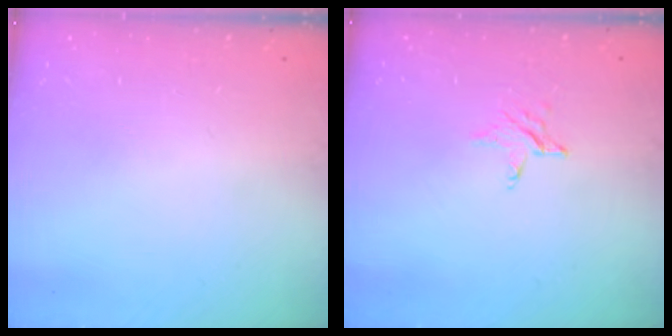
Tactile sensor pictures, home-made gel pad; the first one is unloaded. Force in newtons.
{"total": 2.9, "press": 2.9, "slide": 0.2}